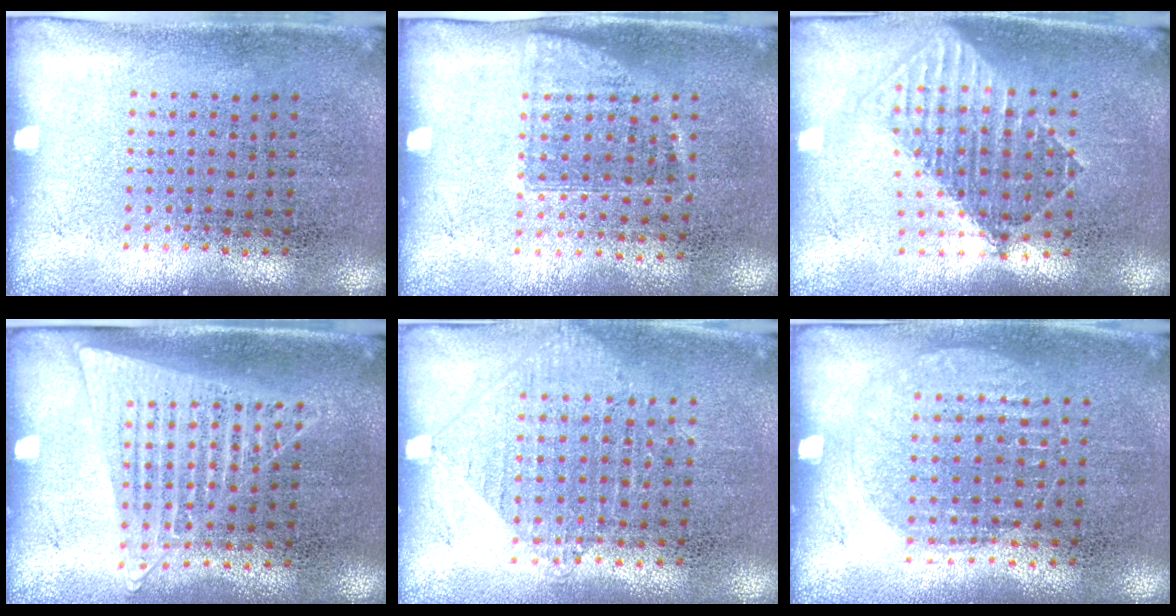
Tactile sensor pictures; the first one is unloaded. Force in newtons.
{"total": 0.9, "press": 0.8, "slide": 0.5}
{"total": 1.7, "press": 1.5, "slide": 0.9}
{"total": 1.2, "press": 1.2, "slide": 0.4}
{"total": 0.9, "press": 0.9, "slide": 0.3}
{"total": 0.9, "press": 0.9, "slide": 0.2}